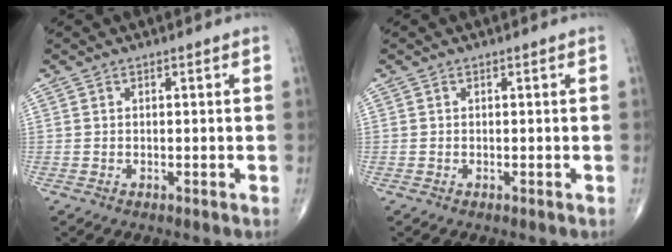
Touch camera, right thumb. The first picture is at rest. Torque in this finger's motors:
{"motor_torque": [0.11, 0.08, 0.03, 0.10, 0.02]}